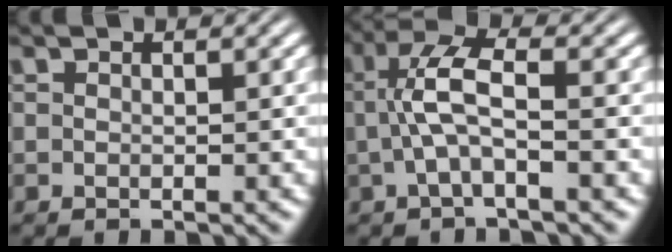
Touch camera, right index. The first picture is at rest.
{"total": 3.7, "force": [0.2, 0.6, 3.6], "torque": [-0.072, 0.004, 0.002]}